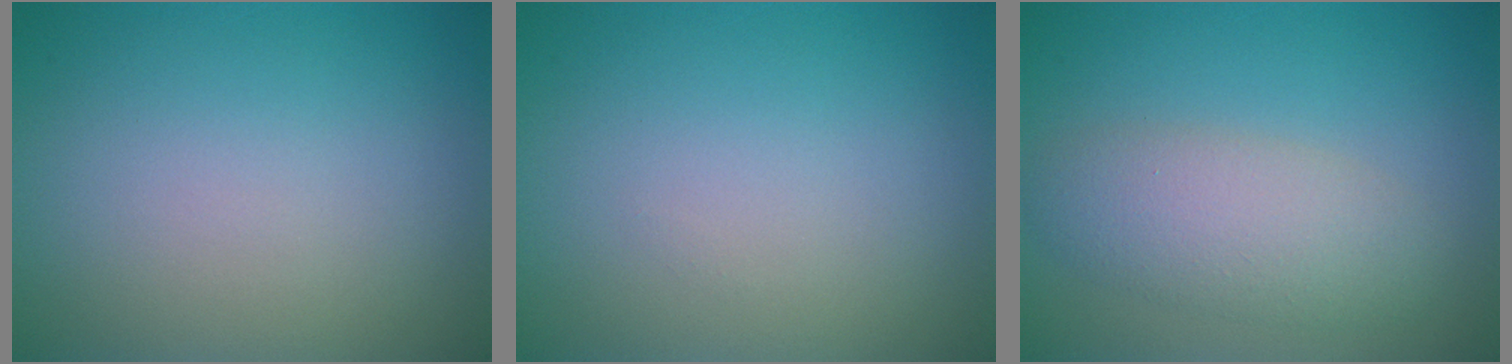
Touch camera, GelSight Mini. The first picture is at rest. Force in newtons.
{"total": 0.0}
{"total": 4.1, "press": 4.1, "slide": 0.3}